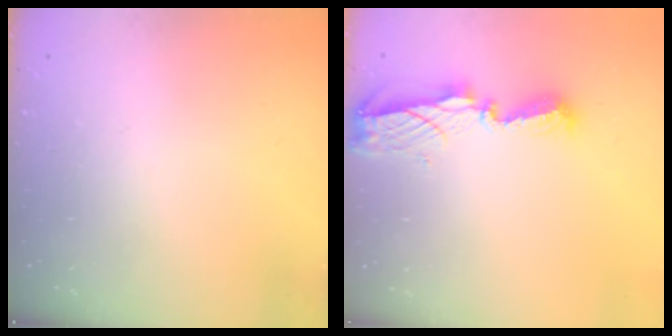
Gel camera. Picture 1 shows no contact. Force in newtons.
{"total": 8.5, "press": 8.5, "slide": 0.3}